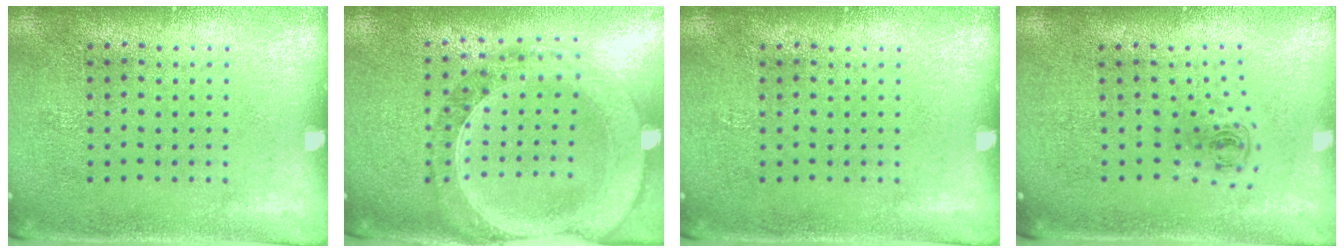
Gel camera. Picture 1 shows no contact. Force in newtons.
{"total": 1.4, "press": 1.4, "slide": 0.3}
{"total": 0.0}
{"total": 0.5, "press": 0.3, "slide": 0.4}